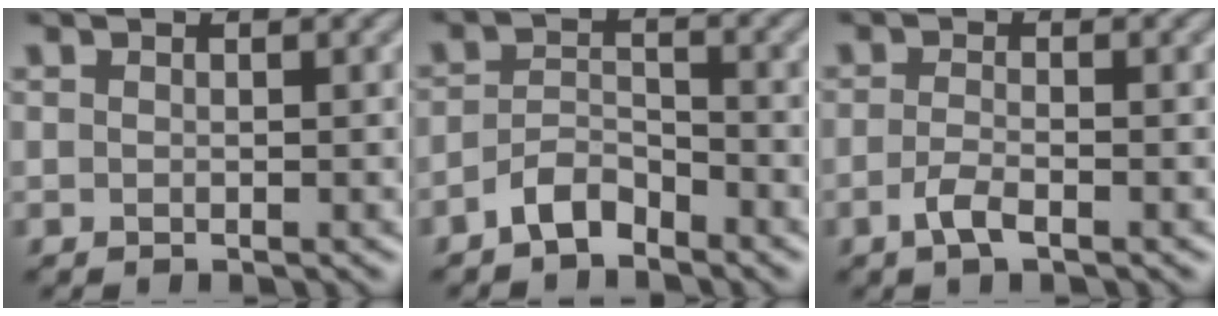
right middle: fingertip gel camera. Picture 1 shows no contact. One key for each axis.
{"total": 2.8, "fx": -2.3, "fy": 1.1, "fz": 1.3, "tx": -0.023, "ty": 0.011, "tz": -0.048}
{"total": 1.9, "fx": -1.0, "fy": 0.6, "fz": 1.5, "tx": -0.034, "ty": 0.000, "tz": -0.023}